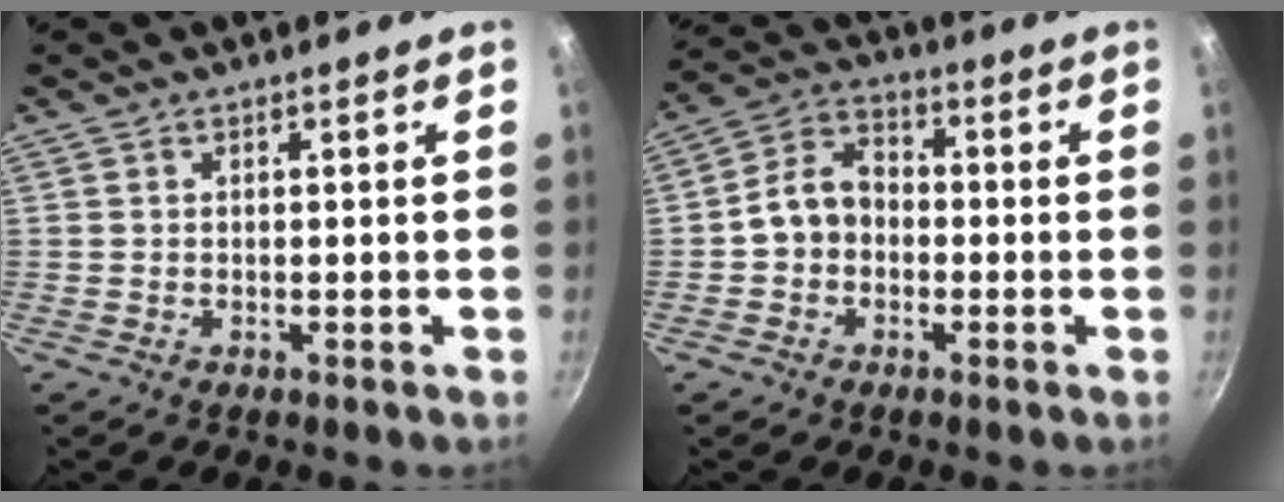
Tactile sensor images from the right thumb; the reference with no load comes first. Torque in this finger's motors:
{"motor_torque": [0.16, 0.17, 0.16, -0.28, 0.18]}